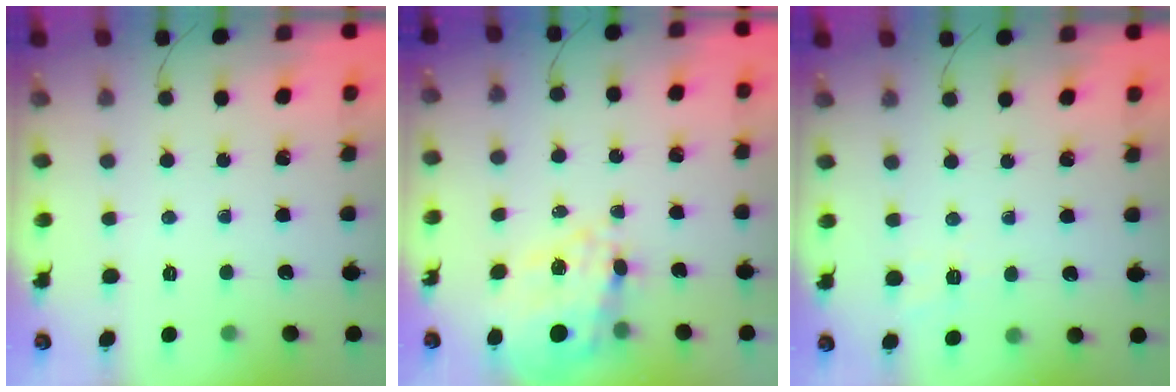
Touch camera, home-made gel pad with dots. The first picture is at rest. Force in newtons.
{"total": 16.5, "press": 16.1, "slide": 3.7}
{"total": 2.4, "press": 1.2, "slide": 2.0}